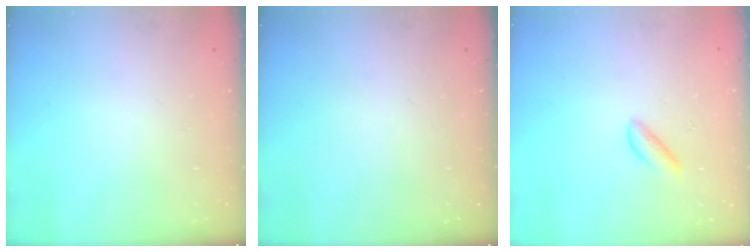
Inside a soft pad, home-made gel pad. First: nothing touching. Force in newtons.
{"total": 0.0}
{"total": 2.9, "press": 2.9, "slide": 0.3}